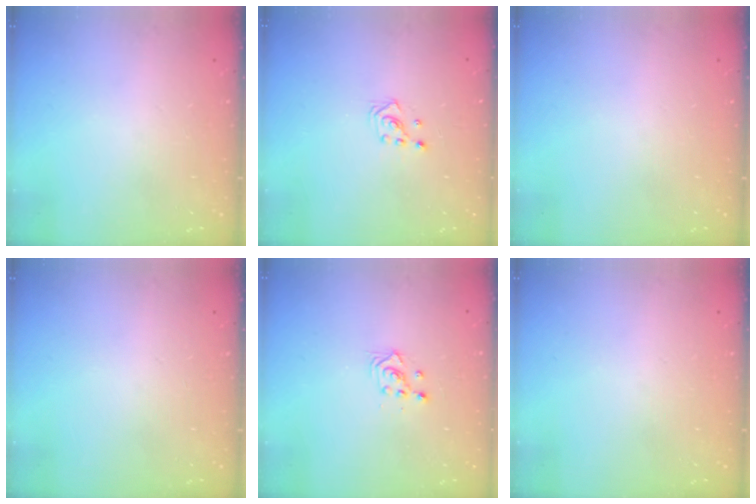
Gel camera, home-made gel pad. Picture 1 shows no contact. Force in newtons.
{"total": 2.8, "press": 2.8, "slide": 0.3}
{"total": 0.0}
{"total": 0.0}
{"total": 2.3, "press": 2.3, "slide": 0.3}
{"total": 0.0}